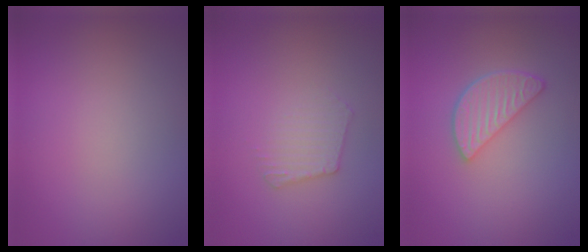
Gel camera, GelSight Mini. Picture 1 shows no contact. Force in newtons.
{"total": 2.1, "press": 2.0, "slide": 0.4}
{"total": 3.5, "press": 2.9, "slide": 2.0}